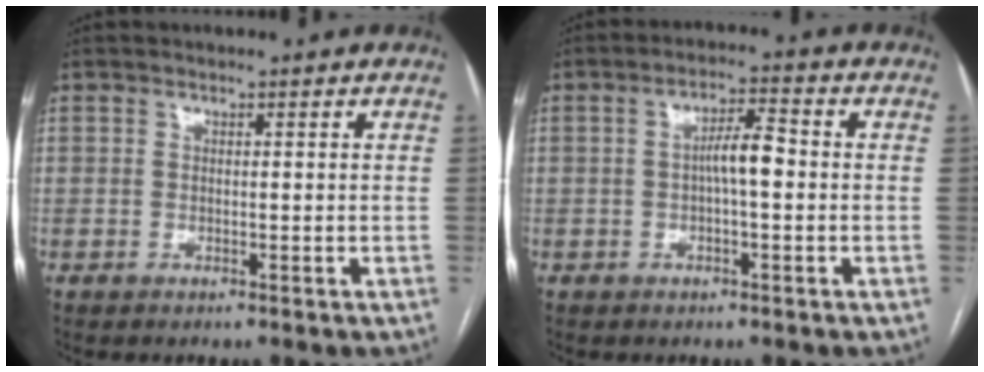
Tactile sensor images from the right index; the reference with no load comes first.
{"total": 4.8, "force": [-0.3, 1.0, 4.7], "torque": [-0.083, 0.015, -0.005]}